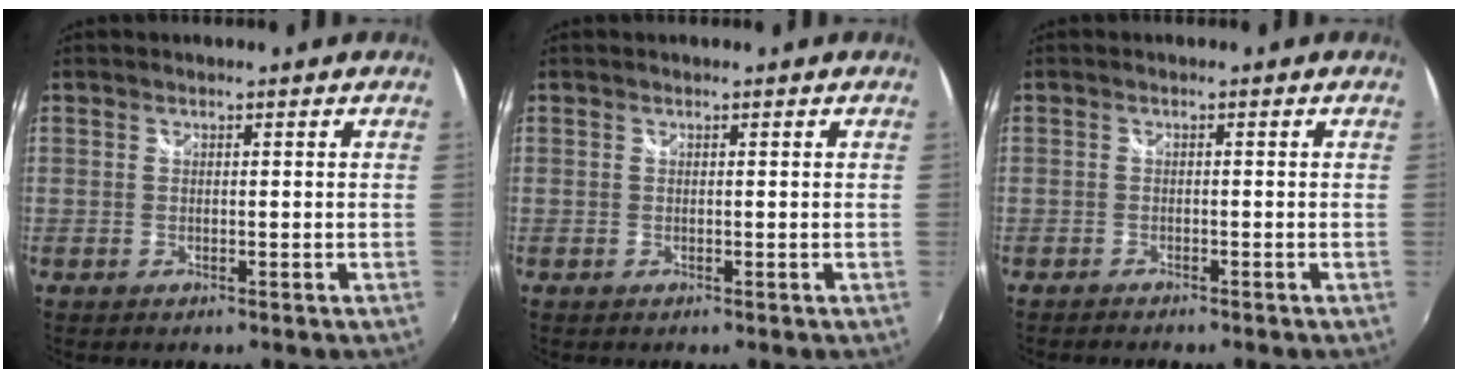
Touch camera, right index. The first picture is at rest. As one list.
[{"total": 0.0}, {"total": 2.1, "force": [-2.0, 0.4, 0.6], "torque": [-0.024, -0.010, -0.035]}]